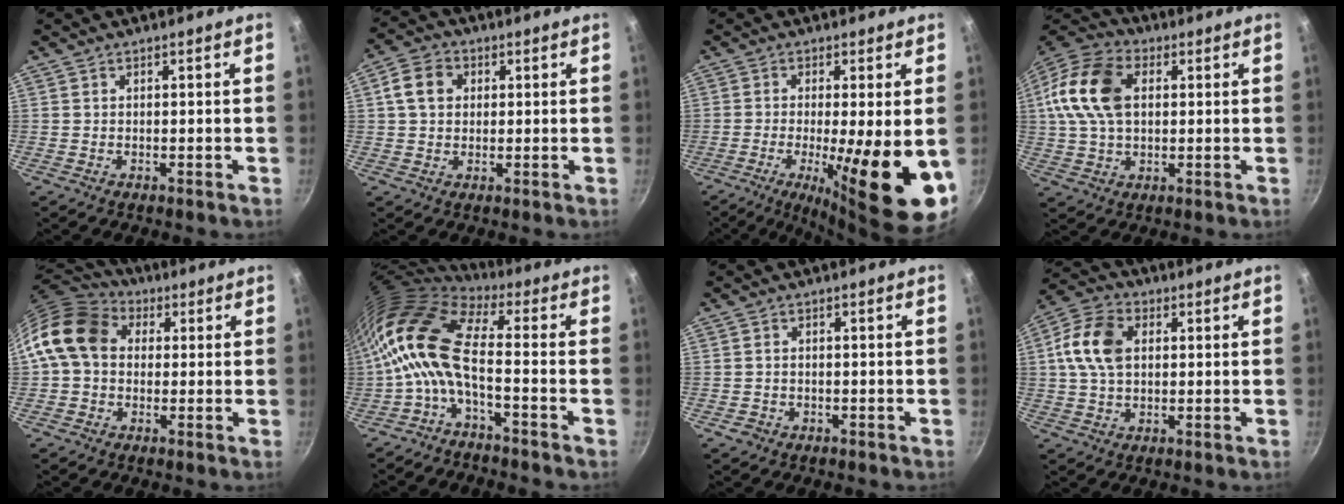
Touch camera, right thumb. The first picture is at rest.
{"total": 6.7, "force": [1.5, 5.3, 3.8], "torque": [-0.052, 0.009, 0.017]}
{"total": 16.5, "force": [-3.7, 3.7, 15.7], "torque": [-0.232, -0.014, -0.049]}
{"total": 16.6, "force": [3.1, 11.0, 12.1], "torque": [-0.222, 0.023, 0.046]}
{"total": 13.4, "force": [2.2, 10.4, 8.1], "torque": [-0.127, 0.026, 0.021]}
{"total": 12.7, "force": [-1.9, 5.0, 11.5], "torque": [-0.242, 0.028, -0.046]}
{"total": 2.1, "force": [-0.9, 1.7, 0.8], "torque": [-0.013, 0.009, -0.010]}
{"total": 11.1, "force": [1.9, 7.5, 7.9], "torque": [-0.140, 0.014, 0.024]}